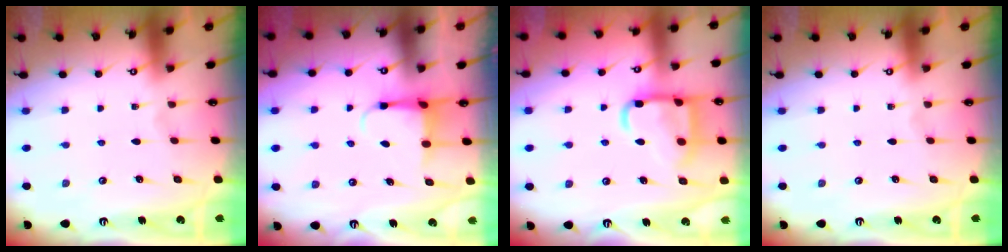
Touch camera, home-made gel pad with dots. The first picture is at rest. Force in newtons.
{"total": 3.9, "press": 3.8, "slide": 0.6}
{"total": 15.8, "press": 15.7, "slide": 1.6}
{"total": 0.0}